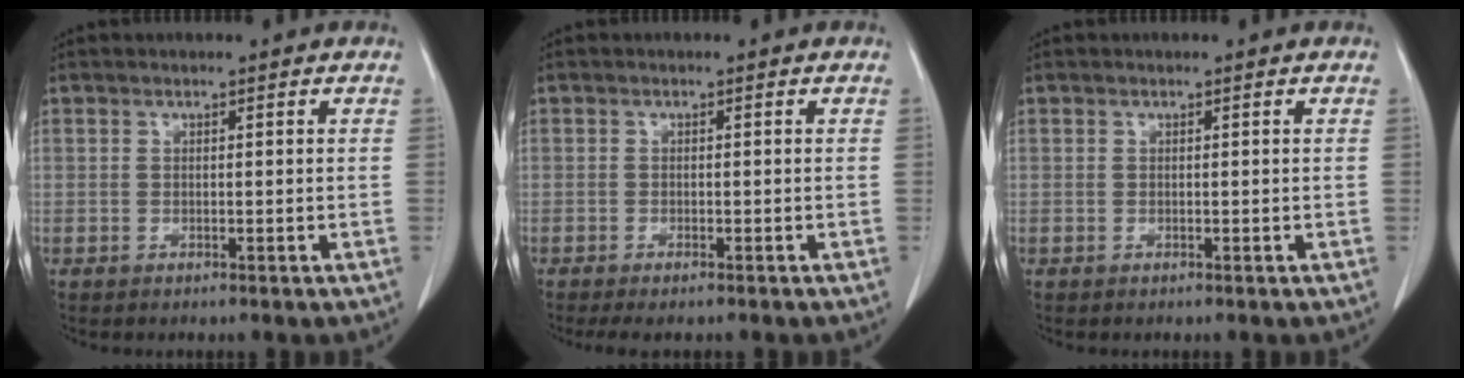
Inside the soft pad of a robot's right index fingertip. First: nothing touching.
{"total": 3.1, "force": [-2.5, 0.7, 1.7], "torque": [-0.025, -0.008, -0.034]}
{"total": 0.0}